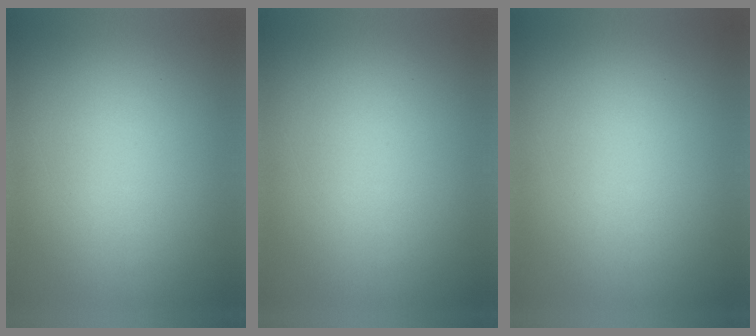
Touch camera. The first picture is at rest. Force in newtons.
{"total": 0.0}
{"total": 0.0}